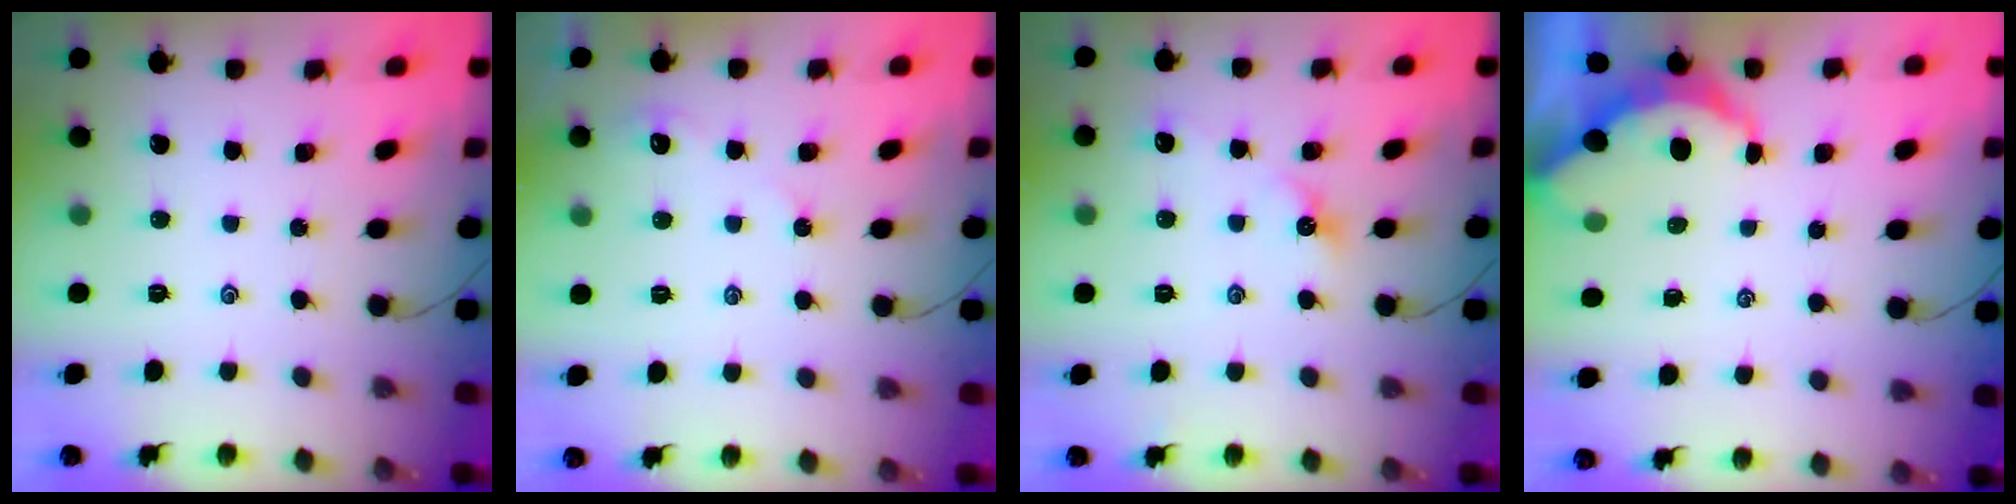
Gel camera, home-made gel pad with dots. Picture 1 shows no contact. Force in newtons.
{"total": 2.5, "press": 2.5, "slide": 0.6}
{"total": 6.6, "press": 6.5, "slide": 0.7}
{"total": 3.6, "press": 3.6, "slide": 0.4}